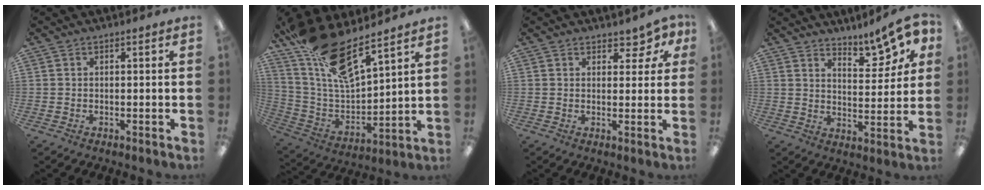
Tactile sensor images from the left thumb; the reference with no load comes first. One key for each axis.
{"total": 17.5, "fx": 13.7, "fy": 3.9, "fz": 10.1, "tx": -0.211, "ty": -0.090, "tz": 0.243}
{"total": 4.4, "fx": 3.2, "fy": 2.5, "fz": 1.7, "tx": -0.016, "ty": -0.012, "tz": 0.055}
{"total": 10.3, "fx": 8.2, "fy": 3.5, "fz": 5.2, "tx": -0.054, "ty": -0.062, "tz": 0.140}